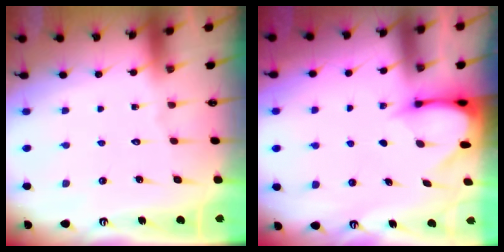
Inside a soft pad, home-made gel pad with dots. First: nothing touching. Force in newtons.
{"total": 3.3, "press": 3.3, "slide": 0.3}